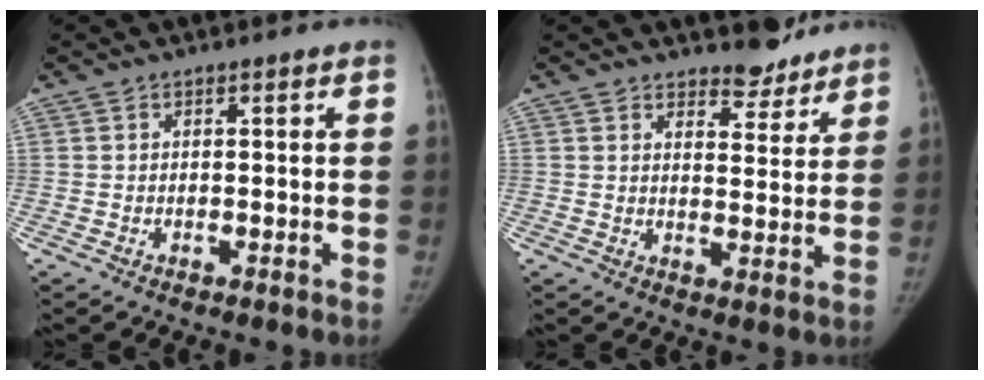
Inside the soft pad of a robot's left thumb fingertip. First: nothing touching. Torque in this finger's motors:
{"motor_torque": [0.88, 0.12, 0.42, -1.14, 0.03]}